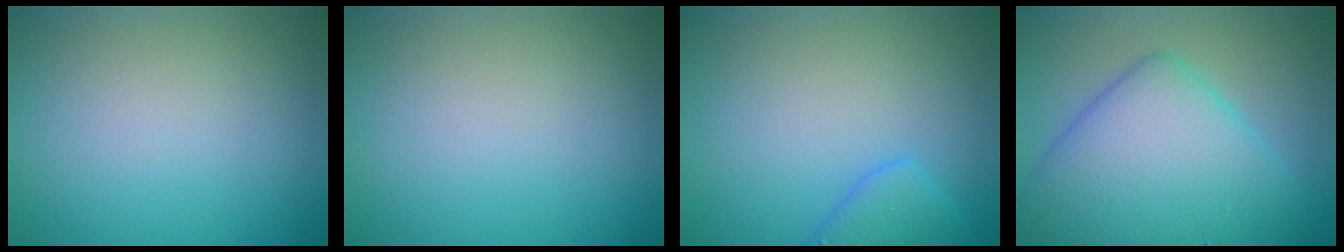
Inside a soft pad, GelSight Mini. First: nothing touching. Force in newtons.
{"total": 0.0}
{"total": 2.6, "press": 2.6, "slide": 0.2}
{"total": 9.8, "press": 9.8, "slide": 0.1}